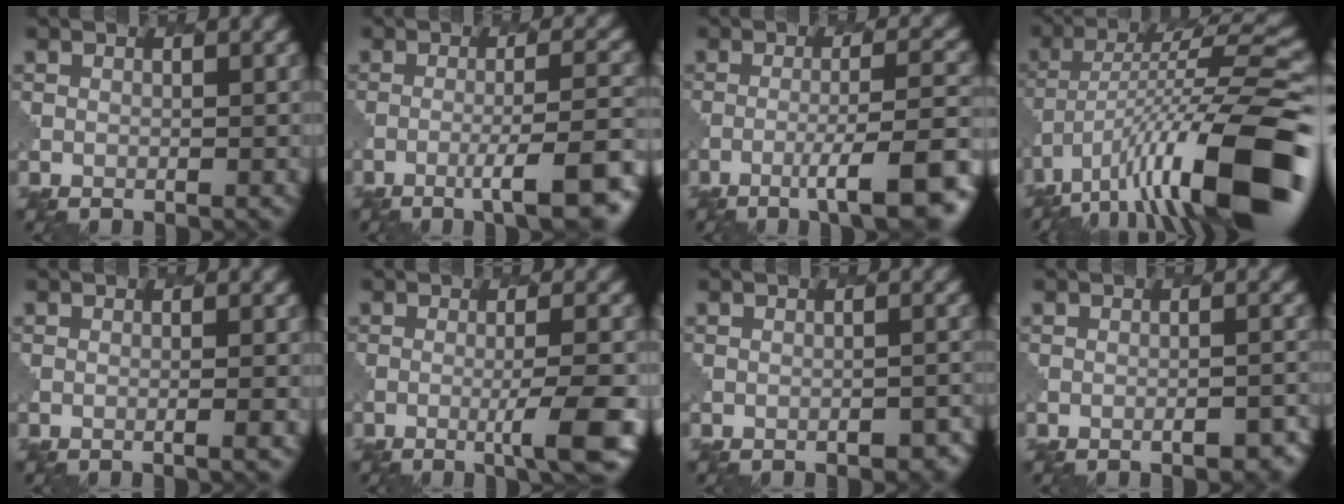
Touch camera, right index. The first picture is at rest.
{"total": 7.8, "force": [-4.0, 1.5, 6.5], "torque": [-0.086, 0.002, -0.055]}
{"total": 8.8, "force": [-4.7, 1.7, 7.2], "torque": [-0.098, 0.004, -0.065]}
{"total": 13.8, "force": [-6.6, 3.7, 11.6], "torque": [-0.191, 0.014, -0.103]}
{"total": 1.3, "force": [-0.3, 0.3, 1.2], "torque": [-0.009, 0.001, -0.009]}
{"total": 4.5, "force": [-1.4, 0.5, 4.3], "torque": [-0.060, 0.002, -0.026]}
{"total": 2.8, "force": [-2.0, 1.0, 1.6], "torque": [-0.024, 0.010, -0.015]}
{"total": 3.4, "force": [-2.2, 1.1, 2.3], "torque": [-0.029, 0.009, -0.020]}